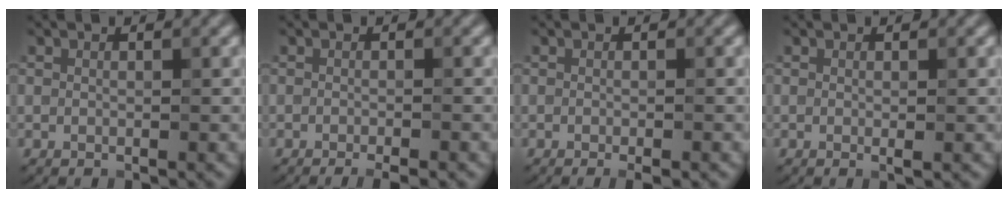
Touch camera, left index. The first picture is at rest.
{"total": 2.1, "force": [-1.3, 0.4, 1.5], "torque": [-0.016, -0.006, -0.021]}
{"total": 1.5, "force": [-0.8, 0.3, 1.3], "torque": [-0.014, -0.007, -0.012]}
{"total": 0.6, "force": [0.0, 0.0, 0.6], "torque": [-0.008, -0.003, -0.001]}